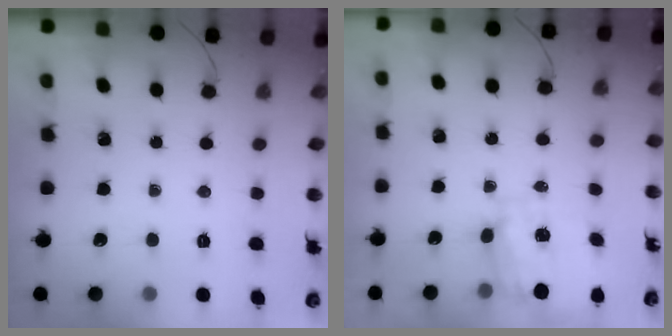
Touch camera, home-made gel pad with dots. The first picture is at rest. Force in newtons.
{"total": 2.9, "press": 2.7, "slide": 1.2}